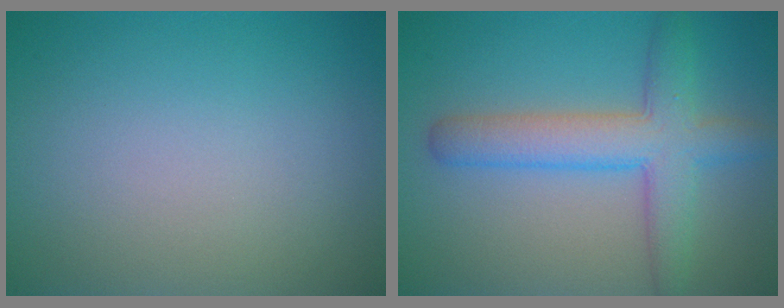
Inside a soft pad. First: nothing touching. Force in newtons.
{"total": 5.6, "press": 5.6, "slide": 0.1}